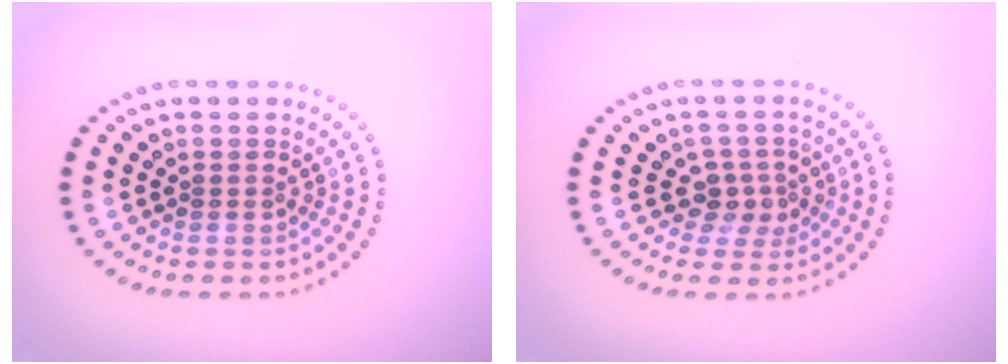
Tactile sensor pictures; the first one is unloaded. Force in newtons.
{"total": 2.5, "press": 2.1, "slide": 1.4}